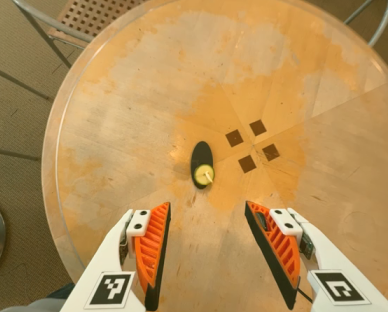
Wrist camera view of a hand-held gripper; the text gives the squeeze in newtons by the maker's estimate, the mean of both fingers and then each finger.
{"total": 0.0}